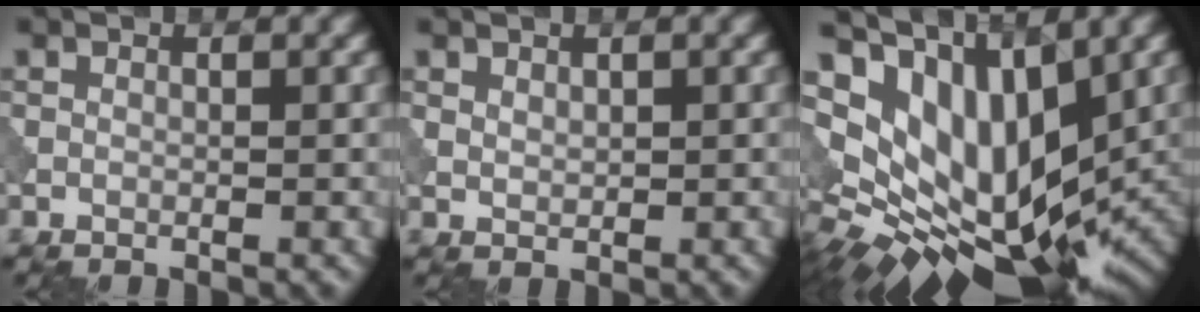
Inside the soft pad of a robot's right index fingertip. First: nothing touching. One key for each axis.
{"total": 1.0, "fx": 0.6, "fy": 0.6, "fz": 0.5, "tx": -0.010, "ty": -0.002, "tz": 0.016}
{"total": 15.9, "fx": 3.4, "fy": 9.0, "fz": 12.6, "tx": -0.185, "ty": -0.014, "tz": 0.107}